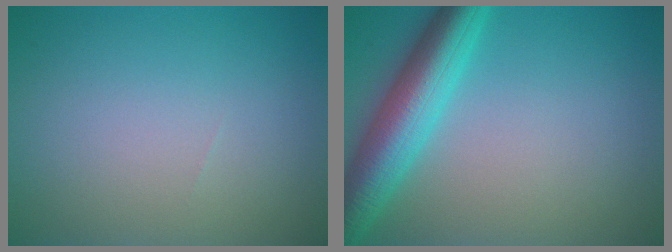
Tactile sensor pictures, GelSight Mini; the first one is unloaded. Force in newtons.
{"total": 6.8, "press": 6.8, "slide": 0.3}